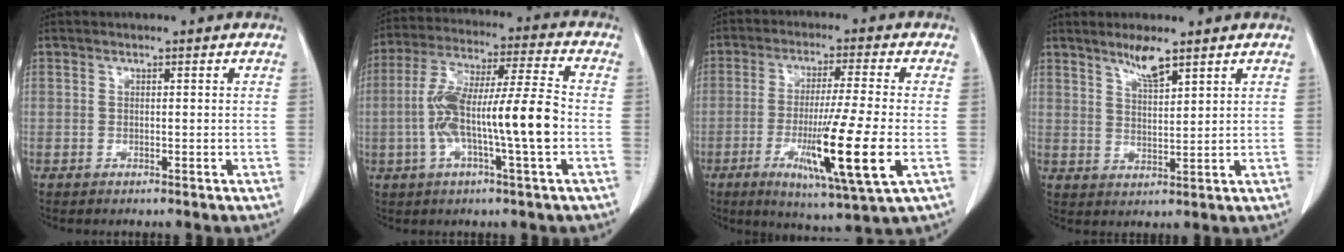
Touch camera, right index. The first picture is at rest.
{"total": 14.2, "force": [-2.7, 0.9, 13.9], "torque": [-0.265, 0.017, -0.051]}
{"total": 14.3, "force": [-3.9, -0.6, 13.7], "torque": [-0.249, -0.035, -0.068]}
{"total": 4.3, "force": [3.3, 0.4, 2.8], "torque": [-0.053, -0.003, 0.063]}